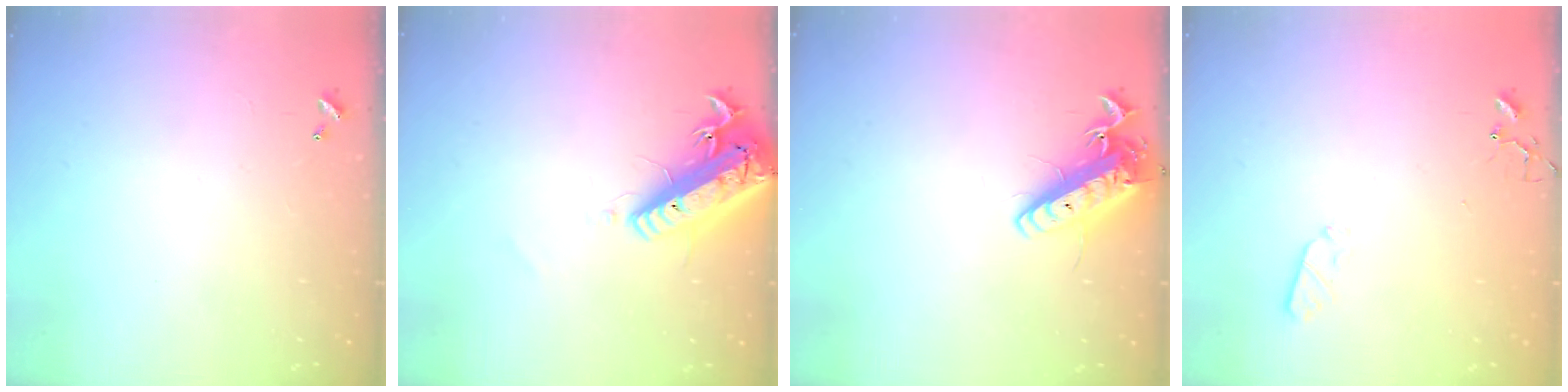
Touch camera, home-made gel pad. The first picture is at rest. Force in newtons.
{"total": 20.7, "press": 20.3, "slide": 4.2}
{"total": 15.0, "press": 14.7, "slide": 2.8}
{"total": 4.5, "press": 4.5, "slide": 0.4}